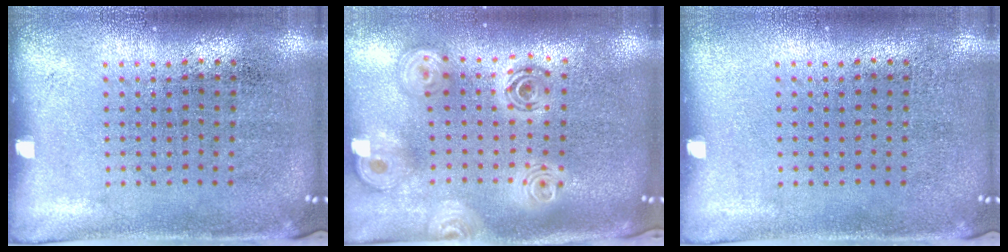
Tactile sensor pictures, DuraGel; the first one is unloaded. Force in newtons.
{"total": 2.5, "press": 1.9, "slide": 1.6}
{"total": 0.0}